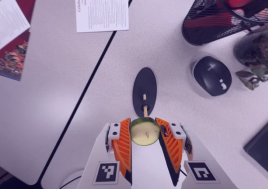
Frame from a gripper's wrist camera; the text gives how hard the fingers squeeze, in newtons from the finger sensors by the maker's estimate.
{"total": 12.5, "left": 12.3, "right": 12.7}